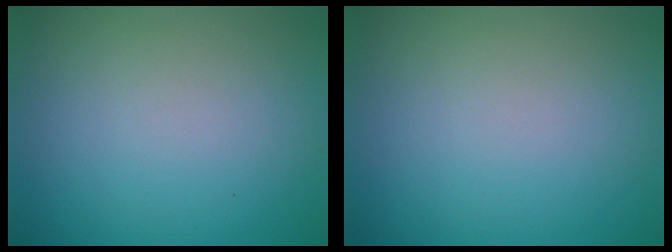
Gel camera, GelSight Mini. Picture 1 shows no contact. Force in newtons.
{"total": 0.0}